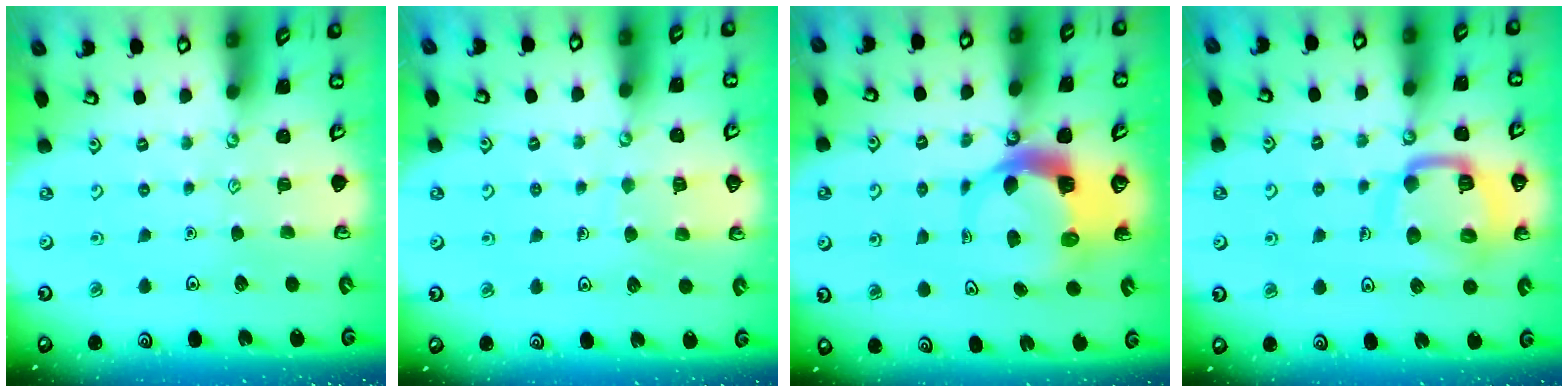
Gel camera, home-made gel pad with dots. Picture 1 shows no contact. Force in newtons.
{"total": 6.7, "press": 6.6, "slide": 0.5}
{"total": 7.2, "press": 7.2, "slide": 1.0}
{"total": 14.2, "press": 14.1, "slide": 1.5}